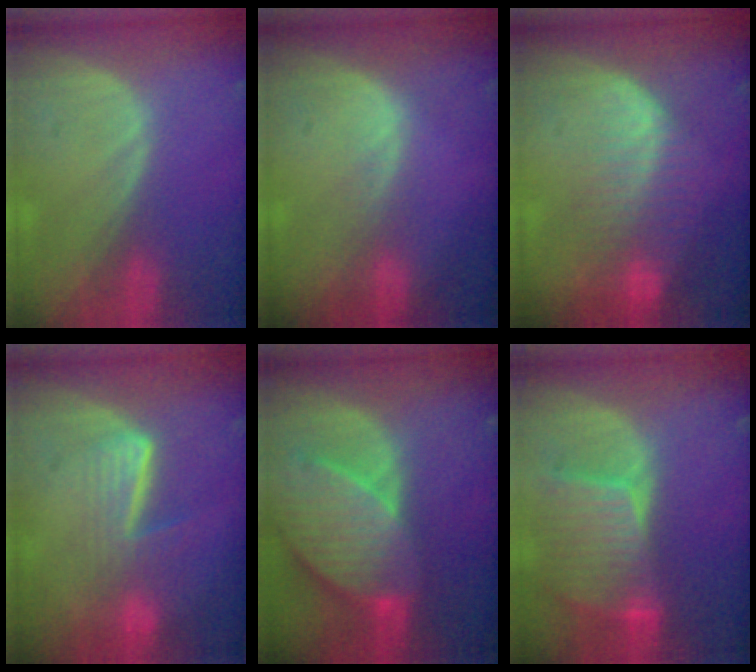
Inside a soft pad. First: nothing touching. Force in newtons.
{"total": 1.3, "press": 1.3, "slide": 0.1}
{"total": 8.4, "press": 7.1, "slide": 4.4}
{"total": 6.6, "press": 5.5, "slide": 3.6}
{"total": 10.3, "press": 9.1, "slide": 4.9}
{"total": 9.0, "press": 8.0, "slide": 4.1}